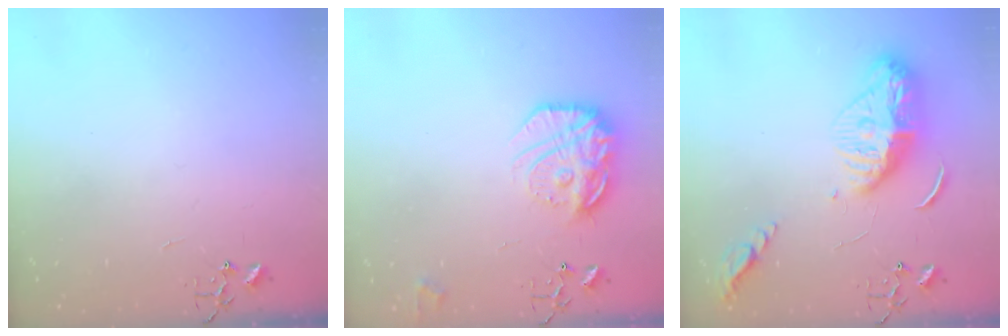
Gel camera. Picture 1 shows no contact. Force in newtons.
{"total": 17.4, "press": 17.3, "slide": 1.2}
{"total": 14.6, "press": 14.5, "slide": 1.2}